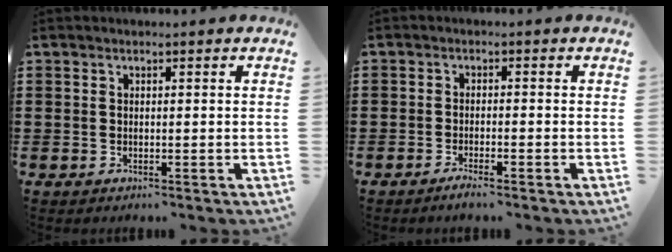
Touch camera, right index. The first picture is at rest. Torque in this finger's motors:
{"motor_torque": [0.07, 0.09, 0.04, 0.02]}